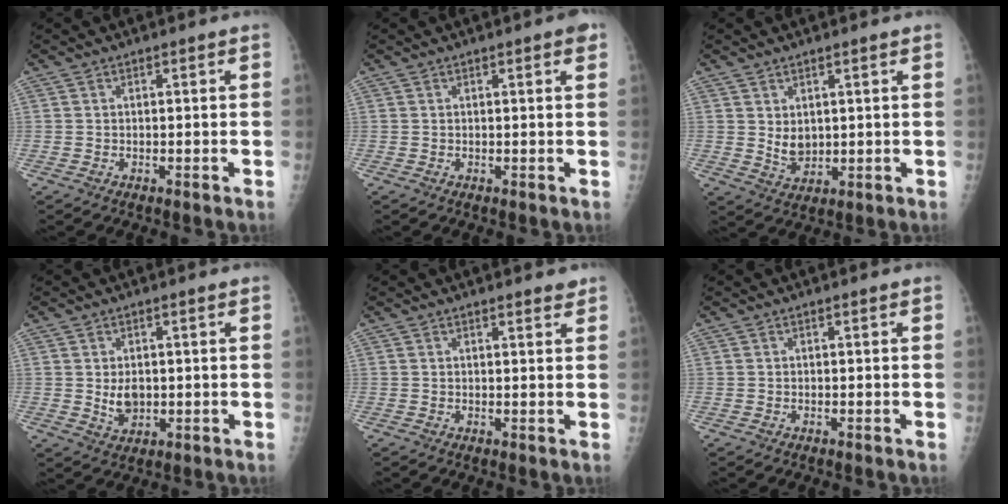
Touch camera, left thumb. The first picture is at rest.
{"total": 1.9, "force": [1.0, 0.3, 1.6], "torque": [-0.020, -0.001, 0.010]}
{"total": 4.1, "force": [1.4, 2.7, 2.8], "torque": [-0.038, -0.018, 0.035]}
{"total": 3.9, "force": [0.4, 2.6, 2.9], "torque": [-0.038, -0.009, 0.017]}
{"total": 2.2, "force": [2.0, 0.4, 0.9], "torque": [-0.004, -0.010, 0.024]}
{"total": 0.0}